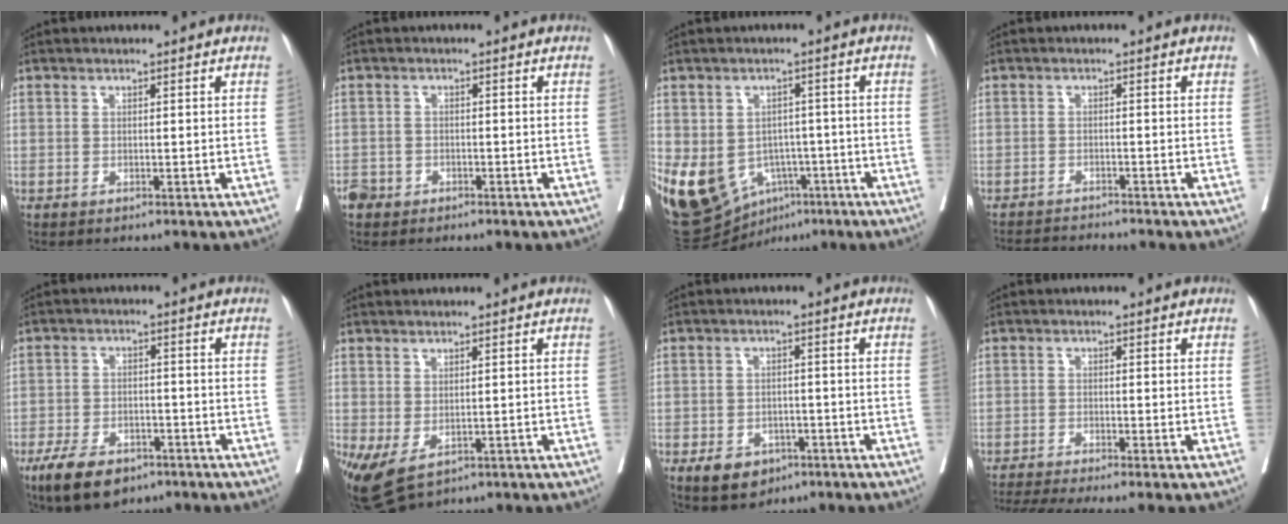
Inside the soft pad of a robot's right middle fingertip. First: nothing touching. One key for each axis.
{"total": 2.0, "fx": -1.6, "fy": 1.1, "fz": 0.4, "tx": -0.012, "ty": 0.004, "tz": -0.030}
{"total": 14.2, "fx": -5.4, "fy": 10.8, "fz": 7.5, "tx": -0.153, "ty": 0.009, "tz": -0.066}
{"total": 5.4, "fx": -5.3, "fy": -0.5, "fz": 1.0, "tx": -0.012, "ty": -0.015, "tz": -0.085}
{"total": 8.5, "fx": -5.5, "fy": 4.2, "fz": 4.9, "tx": -0.090, "ty": -0.008, "tz": -0.089}
{"total": 5.7, "fx": -1.7, "fy": 2.7, "fz": 4.7, "tx": -0.088, "ty": -0.014, "tz": -0.011}
{"total": 5.6, "fx": -3.0, "fy": 3.9, "fz": 2.6, "tx": -0.039, "ty": 0.000, "tz": -0.035}
{"total": 6.1, "fx": -5.1, "fy": -0.9, "fz": 3.3, "tx": -0.056, "ty": -0.012, "tz": -0.084}